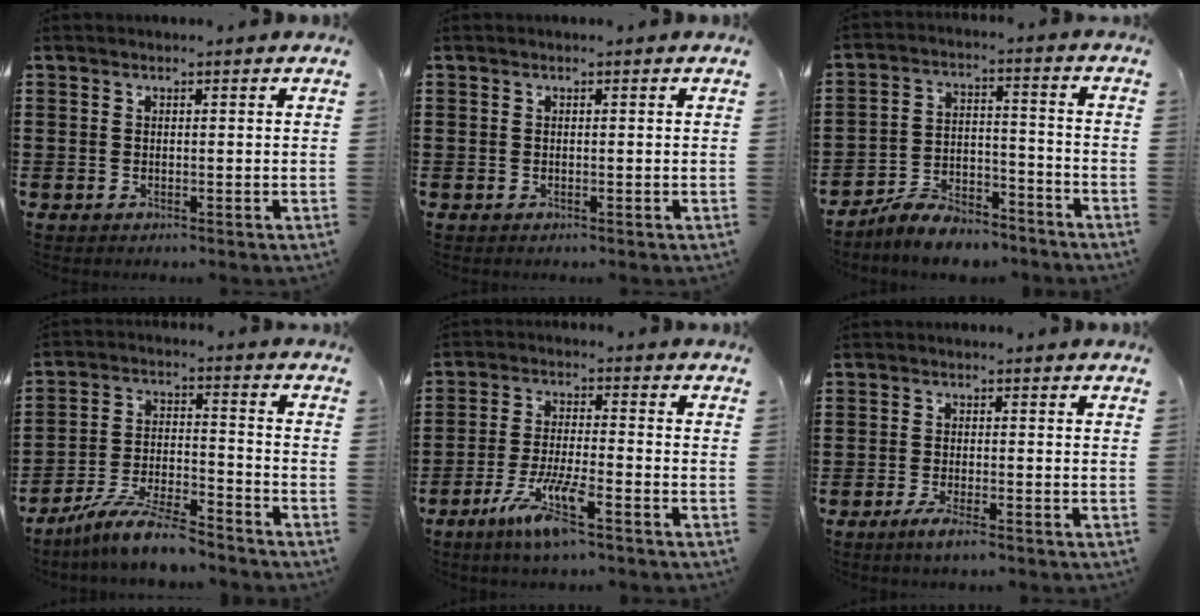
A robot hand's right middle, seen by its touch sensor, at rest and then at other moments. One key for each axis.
{"total": 0.0}
{"total": 7.1, "fx": -6.7, "fy": 1.5, "fz": 1.8, "tx": -0.035, "ty": 0.016, "tz": -0.131}
{"total": 8.5, "fx": -7.6, "fy": 0.9, "fz": 3.9, "tx": -0.078, "ty": 0.009, "tz": -0.146}
{"total": 8.0, "fx": -5.0, "fy": 1.2, "fz": 6.2, "tx": -0.128, "ty": -0.007, "tz": -0.093}
{"total": 2.5, "fx": -1.8, "fy": 0.1, "fz": 1.8, "tx": -0.038, "ty": -0.004, "tz": -0.033}